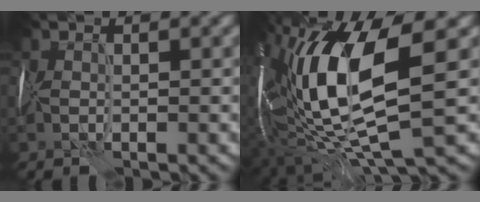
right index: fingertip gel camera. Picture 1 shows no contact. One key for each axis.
{"total": 13.1, "fx": 0.6, "fy": 5.1, "fz": 12.0, "tx": -0.237, "ty": 0.000, "tz": 0.009}